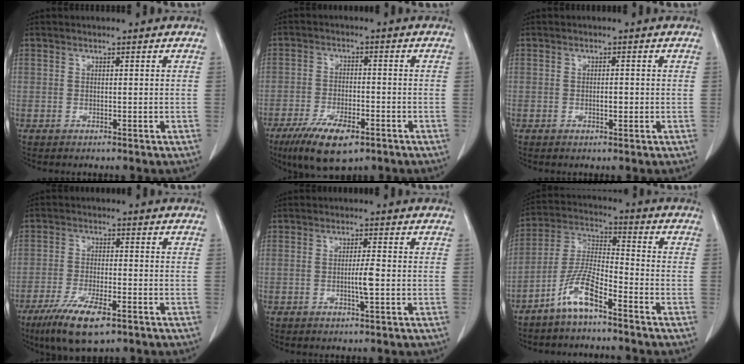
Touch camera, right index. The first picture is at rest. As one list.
[{"total": 9.4, "force": [-5.7, 3.2, 6.7], "torque": [-0.120, -0.013, -0.093]}, {"total": 1.4, "force": [-0.2, 0.5, 1.3], "torque": [-0.023, 0.000, -0.002]}, {"total": 9.2, "force": [-5.6, 2.2, 7.0], "torque": [-0.132, -0.018, -0.093]}, {"total": 3.0, "force": [-0.6, 0.1, 3.0], "torque": [-0.054, -0.003, -0.009]}, {"total": 8.4, "force": [-5.5, 1.4, 6.2], "torque": [-0.135, -0.001, -0.113]}]